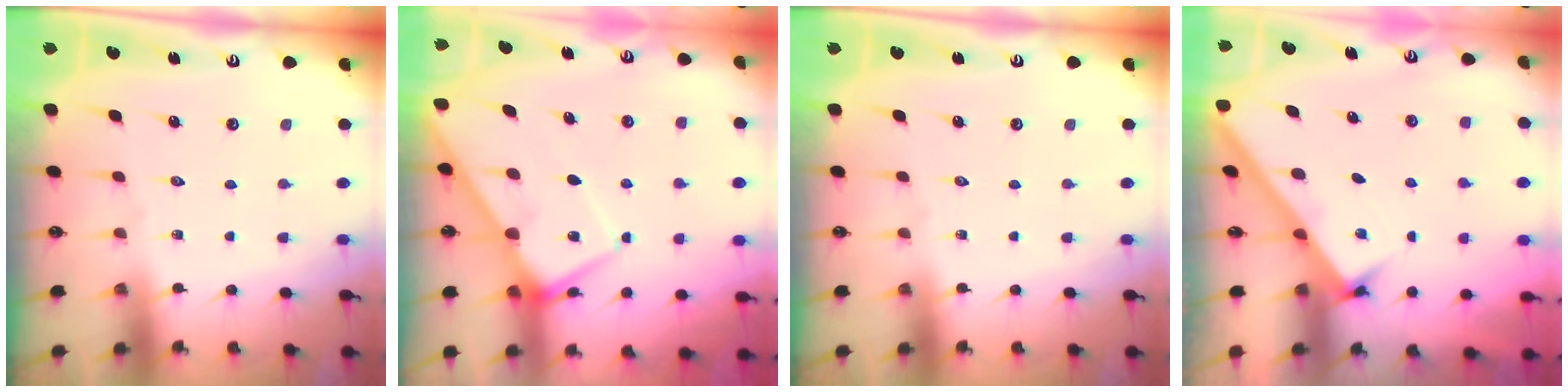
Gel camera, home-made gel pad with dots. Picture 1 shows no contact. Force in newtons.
{"total": 8.4, "press": 8.4, "slide": 0.8}
{"total": 0.0}
{"total": 2.9, "press": 2.9, "slide": 0.1}